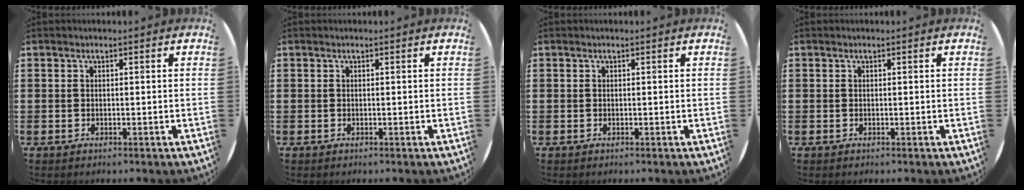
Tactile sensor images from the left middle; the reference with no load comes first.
{"total": 0.0}
{"total": 0.0}
{"total": 0.0}